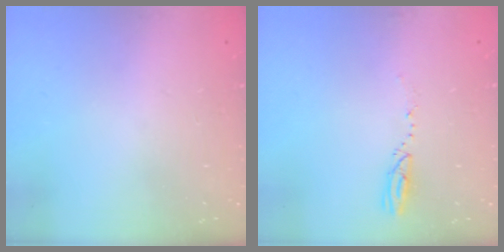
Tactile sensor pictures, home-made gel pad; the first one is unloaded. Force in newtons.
{"total": 2.9, "press": 2.9, "slide": 0.4}